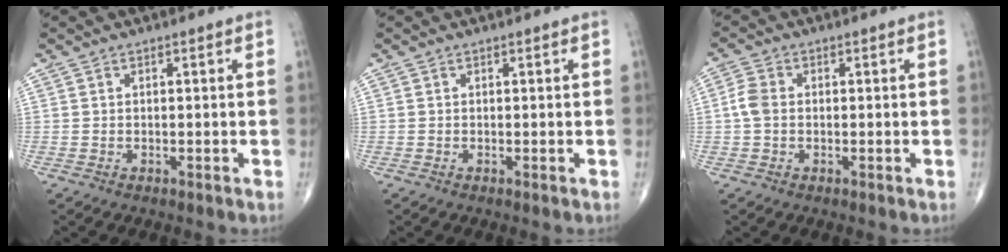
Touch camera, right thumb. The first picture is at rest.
{"total": 0.0}
{"total": 3.4, "force": [-0.1, 2.5, 2.4], "torque": [-0.055, 0.008, -0.010]}